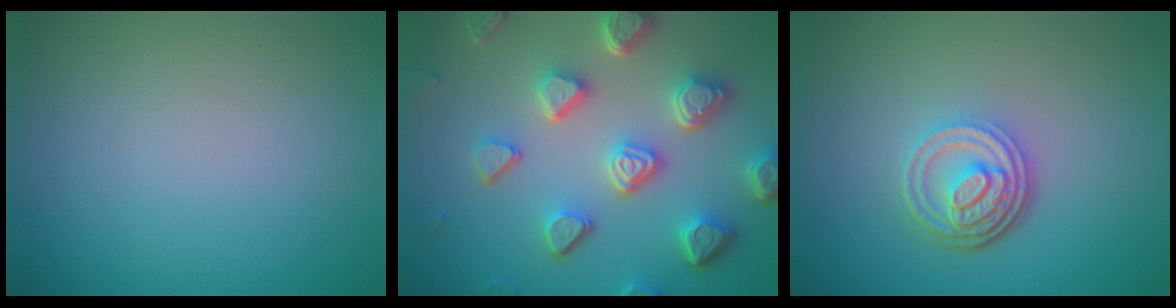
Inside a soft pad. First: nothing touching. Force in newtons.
{"total": 7.1, "press": 5.5, "slide": 4.5}
{"total": 4.8, "press": 3.4, "slide": 3.3}